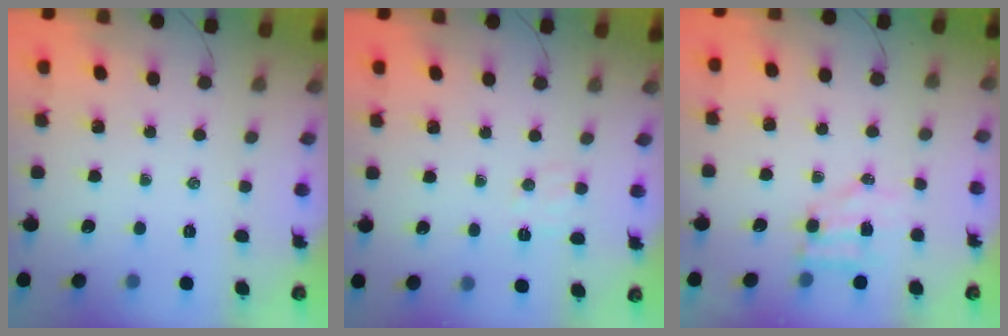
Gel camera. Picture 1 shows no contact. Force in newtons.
{"total": 5.1, "press": 4.9, "slide": 1.4}
{"total": 5.3, "press": 5.2, "slide": 0.7}